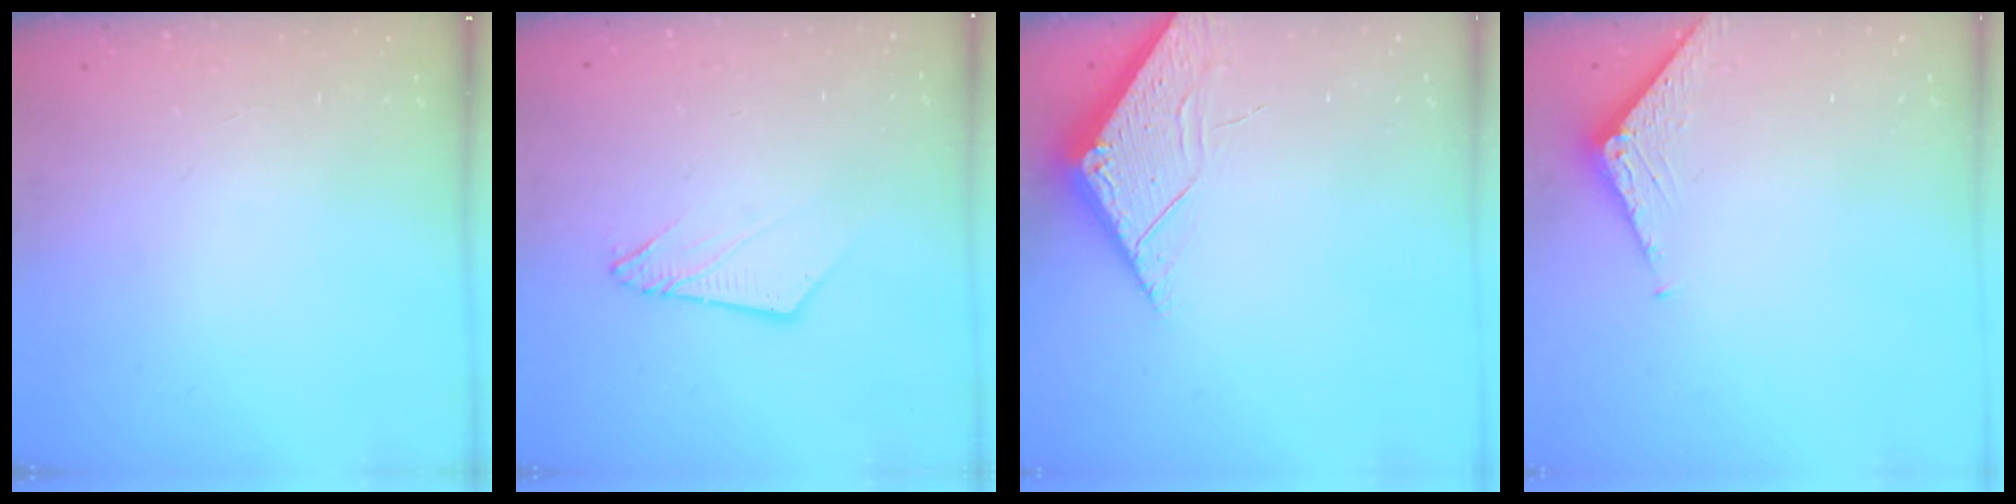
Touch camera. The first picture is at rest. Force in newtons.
{"total": 5.8, "press": 5.8, "slide": 0.3}
{"total": 4.0, "press": 3.9, "slide": 0.4}
{"total": 3.5, "press": 3.5, "slide": 0.3}